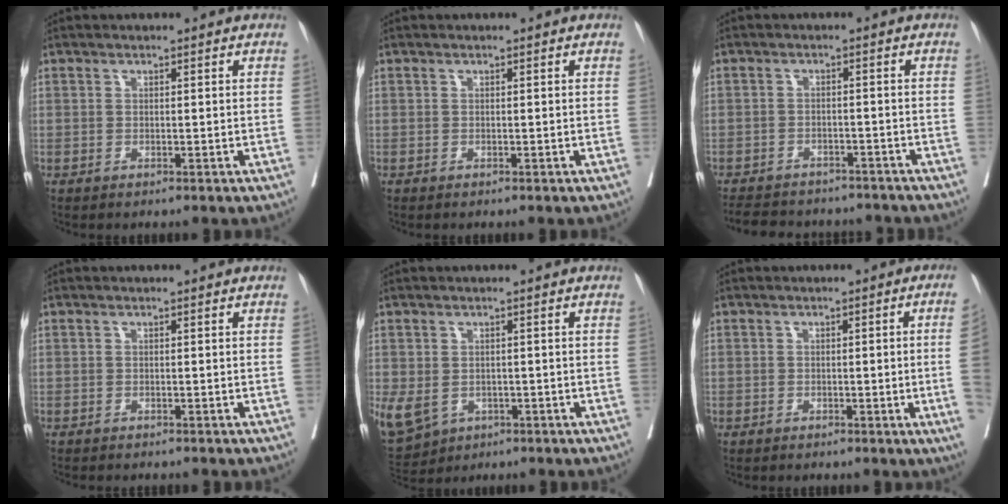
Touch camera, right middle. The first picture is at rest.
{"total": 0.0}
{"total": 14.2, "force": [-12.6, 4.7, 4.4], "torque": [-0.096, 0.003, -0.159]}
{"total": 3.2, "force": [-2.8, 0.6, 1.3], "torque": [-0.020, -0.006, -0.035]}
{"total": 13.3, "force": [-4.7, 10.8, 6.0], "torque": [-0.177, -0.004, -0.058]}
{"total": 5.1, "force": [-1.0, -1.3, 4.9], "torque": [-0.055, -0.004, -0.014]}